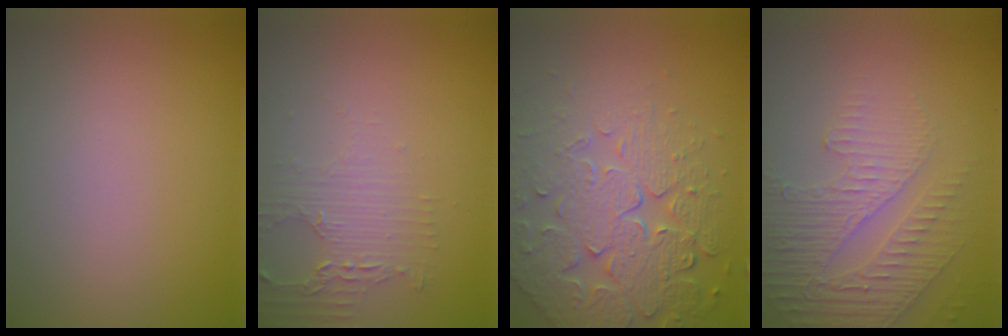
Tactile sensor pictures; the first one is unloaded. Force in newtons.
{"total": 2.2, "press": 2.1, "slide": 0.6}
{"total": 7.8, "press": 5.7, "slide": 5.4}
{"total": 5.1, "press": 3.3, "slide": 3.9}